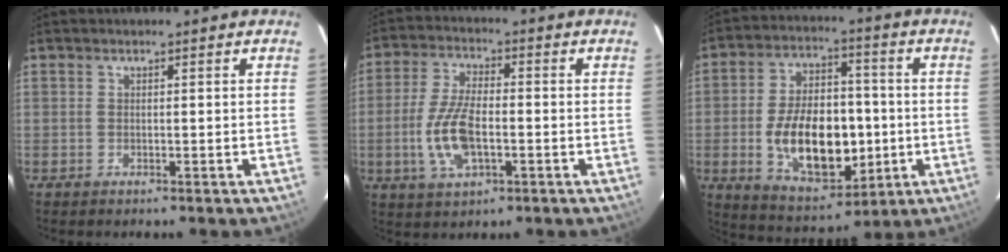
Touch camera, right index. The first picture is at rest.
{"total": 10.5, "force": [-2.4, 4.7, 9.0], "torque": [-0.191, 0.000, -0.042]}
{"total": 18.1, "force": [-2.9, 10.5, 14.5], "torque": [-0.272, 0.008, -0.024]}